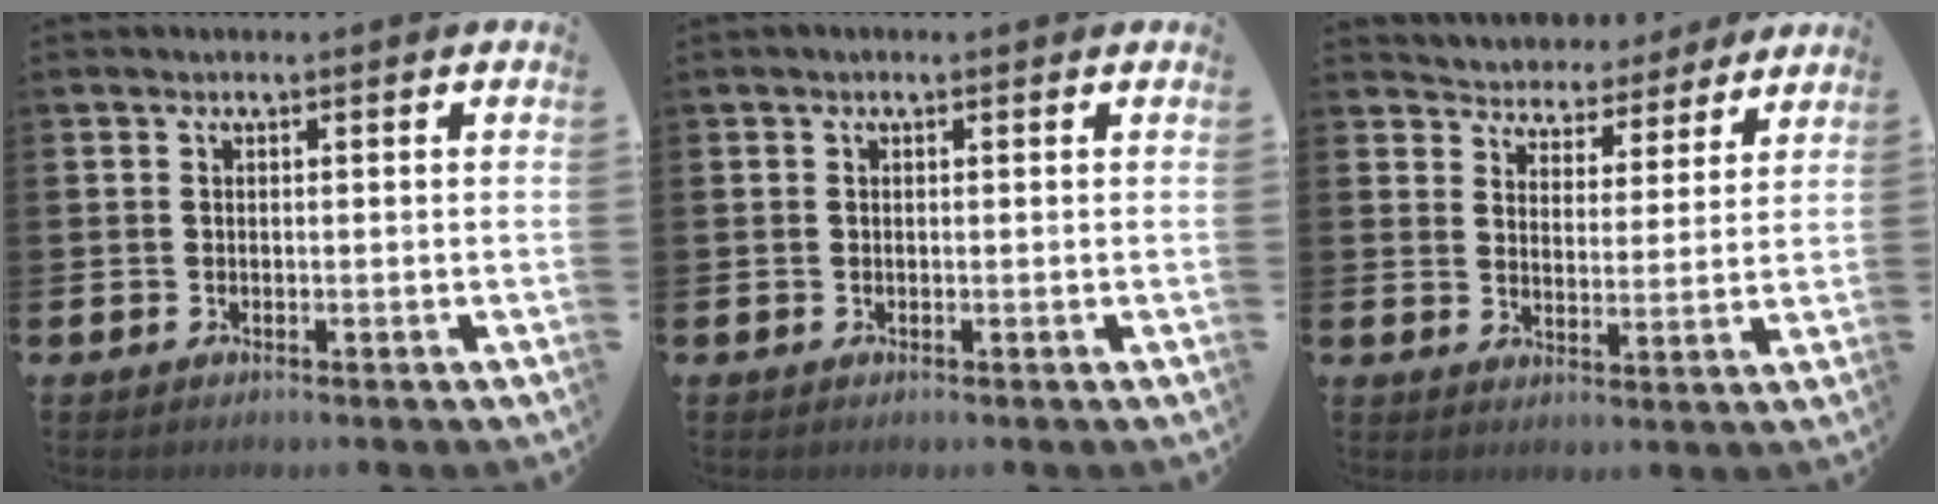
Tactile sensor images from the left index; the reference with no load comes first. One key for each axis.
{"total": 0.0}
{"total": 4.5, "fx": 4.3, "fy": 1.4, "fz": -0.5, "tx": -0.013, "ty": -0.039, "tz": 0.070}